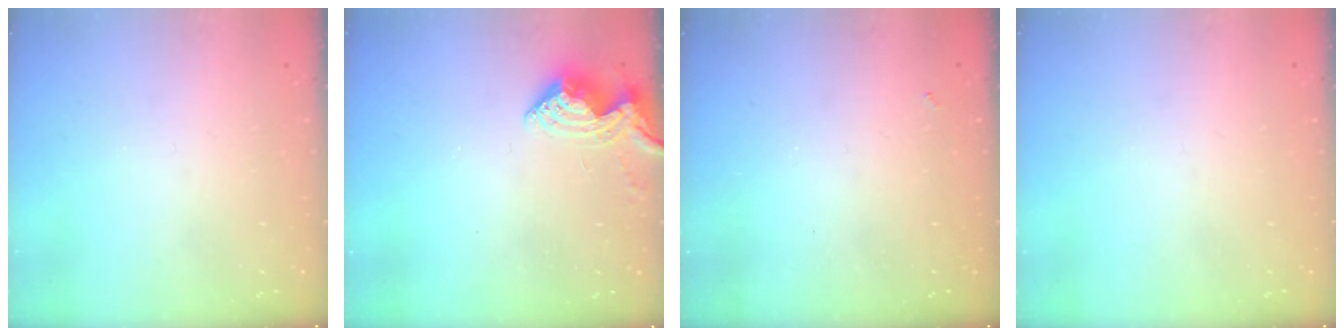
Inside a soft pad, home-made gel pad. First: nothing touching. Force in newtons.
{"total": 10.4, "press": 10.4, "slide": 0.2}
{"total": 1.6, "press": 1.6, "slide": 0.4}
{"total": 0.0}